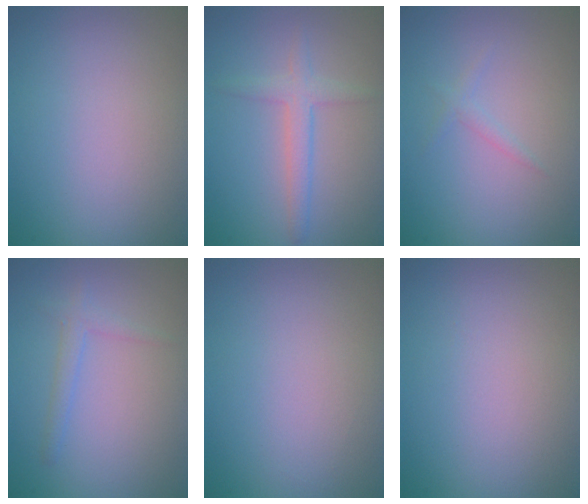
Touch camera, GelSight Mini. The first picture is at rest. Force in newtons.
{"total": 2.3, "press": 2.3, "slide": 0.1}
{"total": 0.8, "press": 0.8, "slide": 0.0}
{"total": 1.5, "press": 1.5, "slide": 0.1}
{"total": 0.0}
{"total": 0.0}